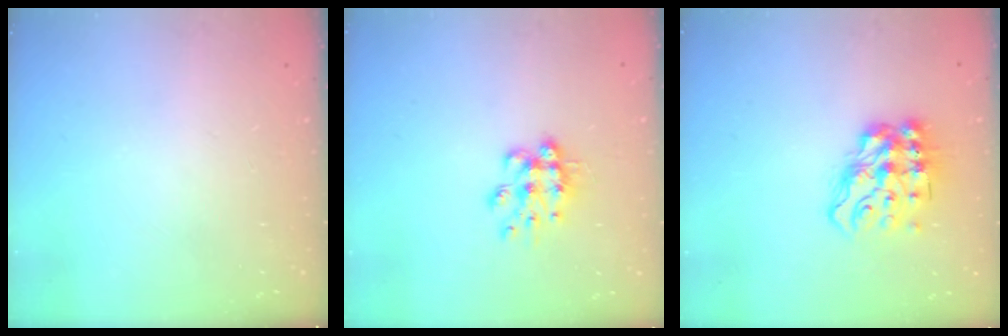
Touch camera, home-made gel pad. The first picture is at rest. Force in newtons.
{"total": 9.3, "press": 9.3, "slide": 0.6}
{"total": 13.4, "press": 13.4, "slide": 1.3}